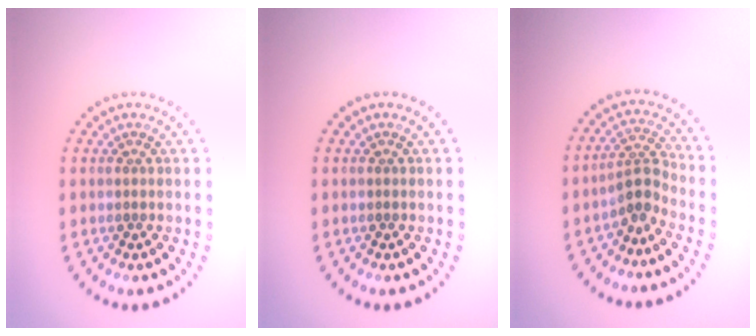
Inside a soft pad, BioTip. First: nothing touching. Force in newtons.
{"total": 0.0}
{"total": 2.4, "press": 1.7, "slide": 1.8}